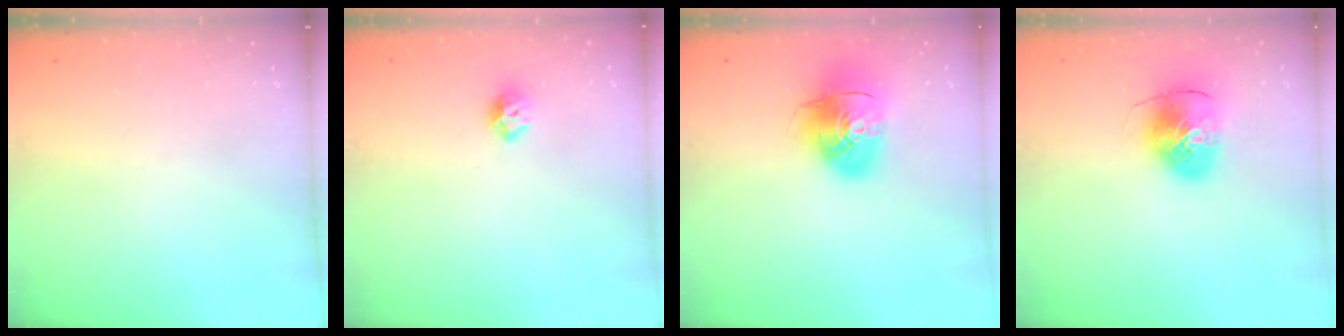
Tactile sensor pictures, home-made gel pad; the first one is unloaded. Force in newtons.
{"total": 7.9, "press": 7.9, "slide": 0.7}
{"total": 13.4, "press": 13.3, "slide": 2.0}
{"total": 9.5, "press": 9.4, "slide": 1.5}